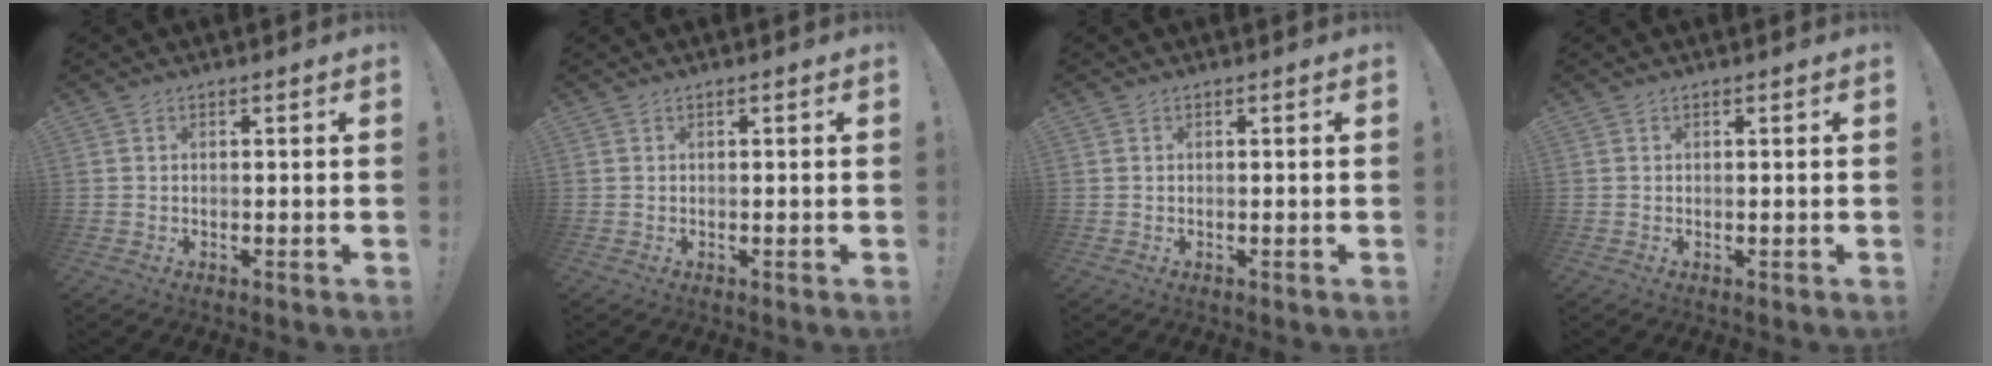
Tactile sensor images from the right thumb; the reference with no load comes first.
{"total": 0.0}
{"total": 0.0}
{"total": 0.0}